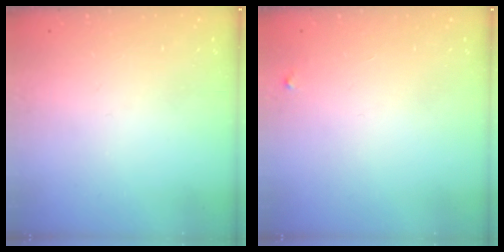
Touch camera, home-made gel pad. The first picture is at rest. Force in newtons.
{"total": 2.3, "press": 2.3, "slide": 0.2}